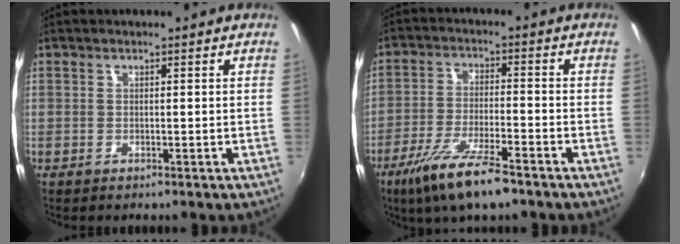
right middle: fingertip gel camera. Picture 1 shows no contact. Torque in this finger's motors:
{"motor_torque": [1.26, -0.88, 0.65, 0.21]}